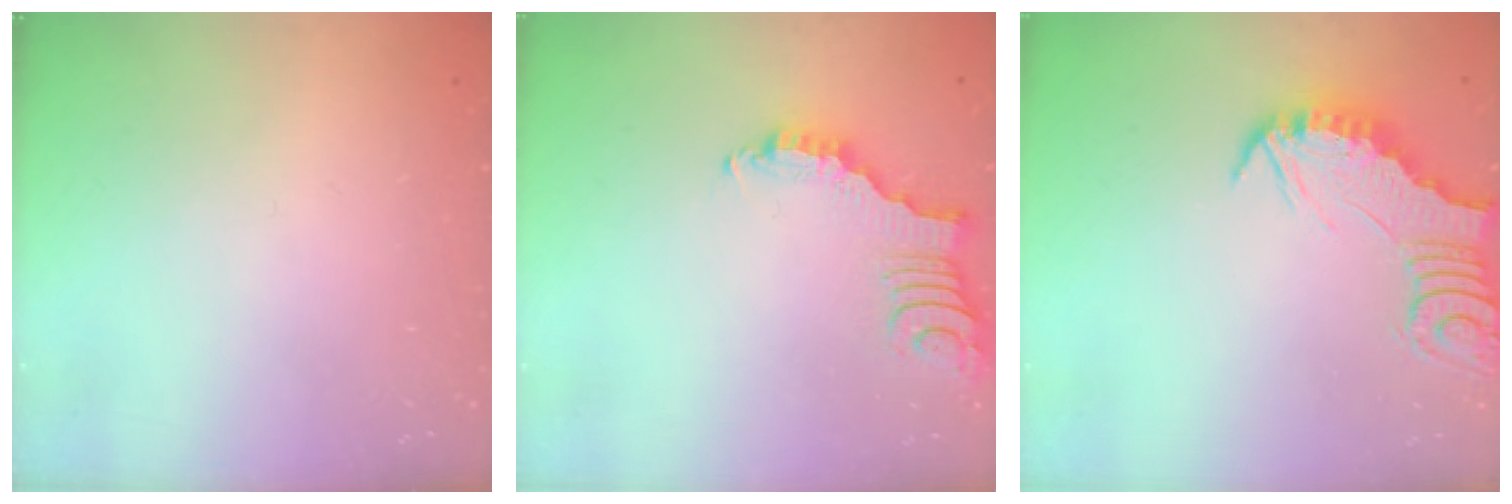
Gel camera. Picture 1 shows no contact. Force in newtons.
{"total": 2.8, "press": 2.7, "slide": 0.4}
{"total": 2.8, "press": 2.8, "slide": 0.2}